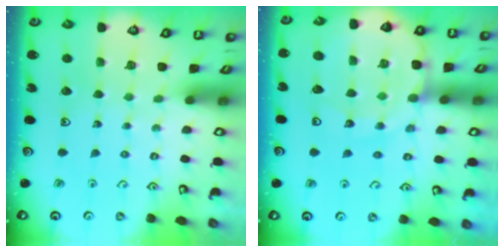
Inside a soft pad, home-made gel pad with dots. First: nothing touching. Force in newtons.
{"total": 15.6, "press": 15.4, "slide": 1.9}